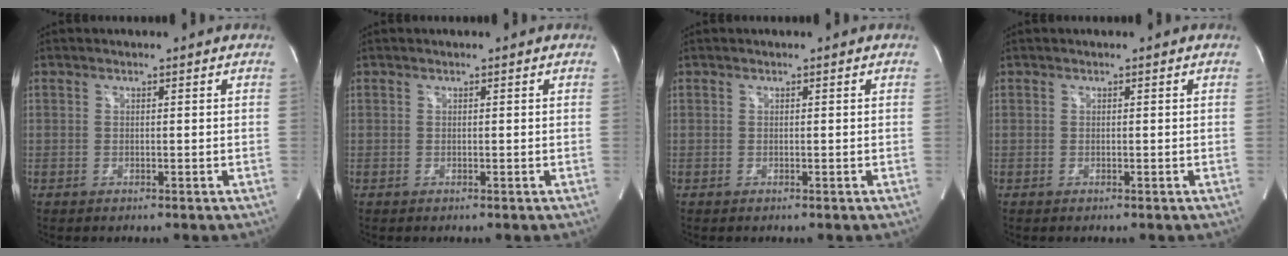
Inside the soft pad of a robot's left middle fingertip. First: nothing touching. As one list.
[{"total": 0.0}, {"total": 0.0}, {"total": 0.0}]